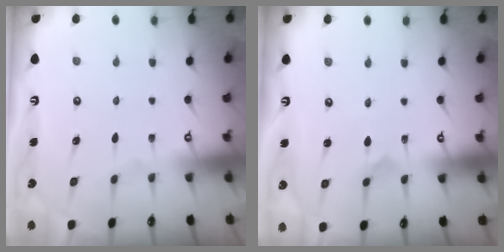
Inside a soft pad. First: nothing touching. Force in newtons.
{"total": 0.6, "press": 0.6, "slide": 0.0}